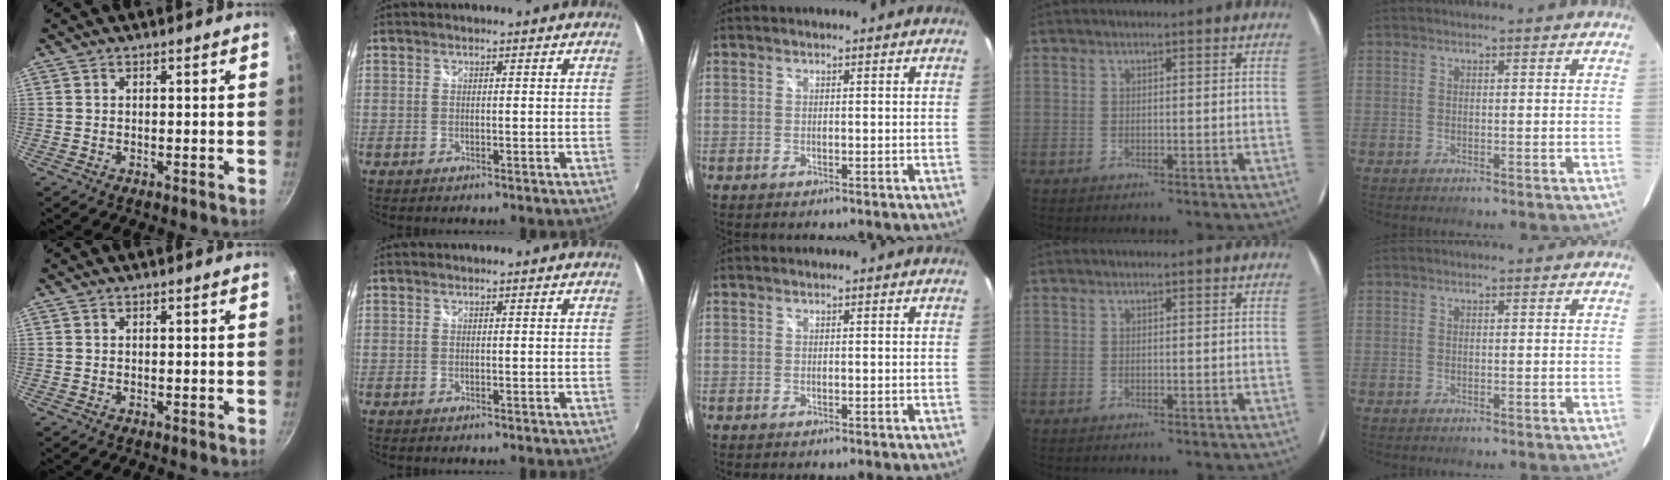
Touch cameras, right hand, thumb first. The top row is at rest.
{}